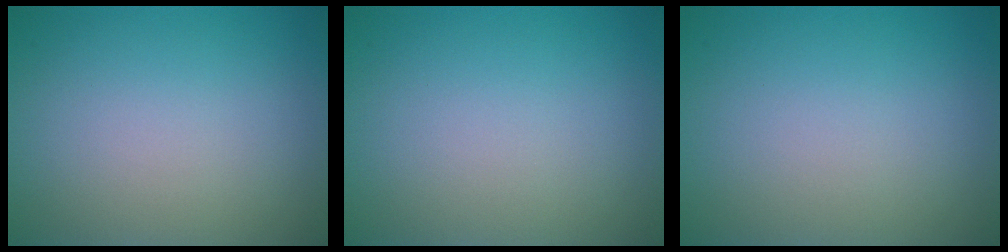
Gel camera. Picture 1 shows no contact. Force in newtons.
{"total": 0.0}
{"total": 0.0}